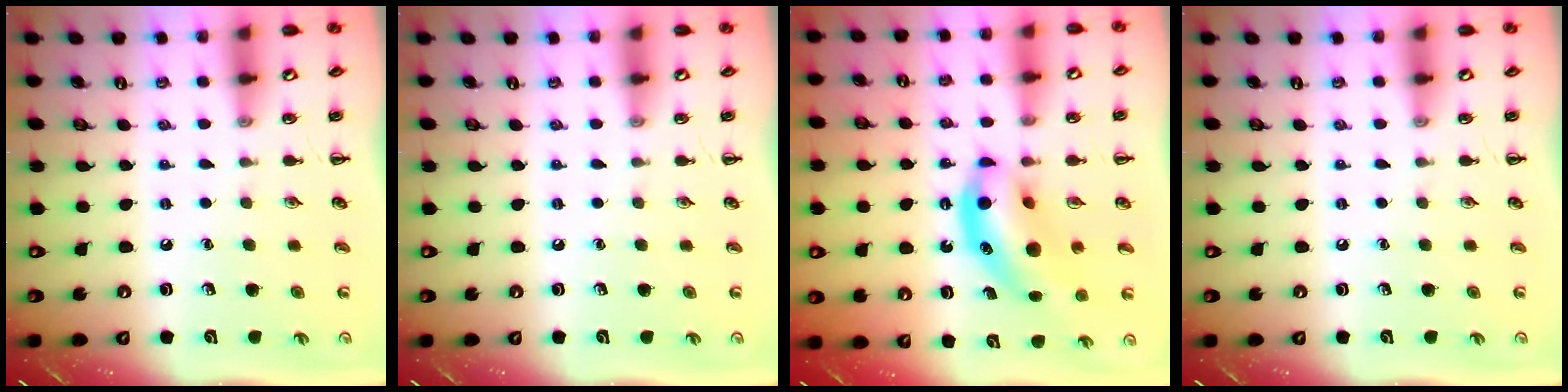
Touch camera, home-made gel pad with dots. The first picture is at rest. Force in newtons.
{"total": 0.0}
{"total": 12.0, "press": 11.7, "slide": 2.9}
{"total": 0.0}